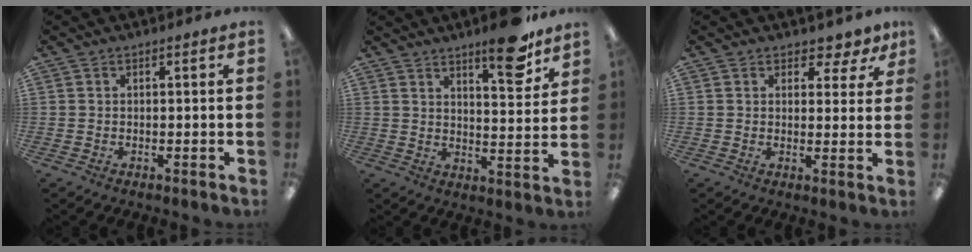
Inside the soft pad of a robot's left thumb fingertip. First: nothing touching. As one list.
[{"total": 12.1, "force": [8.7, 3.2, 7.7], "torque": [-0.089, -0.055, 0.141]}, {"total": 4.3, "force": [2.9, 2.8, 1.7], "torque": [-0.009, -0.016, 0.047]}]